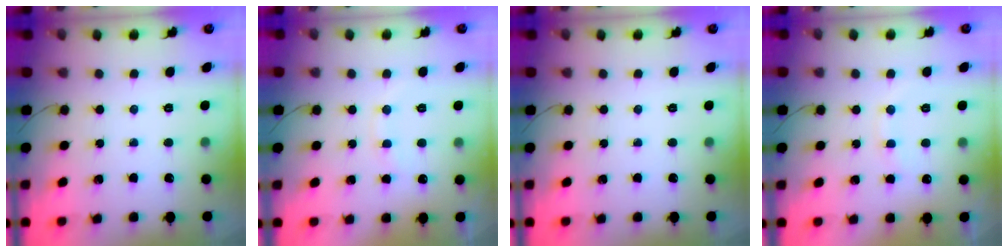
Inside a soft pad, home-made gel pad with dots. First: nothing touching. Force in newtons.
{"total": 7.0, "press": 6.9, "slide": 0.9}
{"total": 0.0}
{"total": 7.0, "press": 6.9, "slide": 0.9}